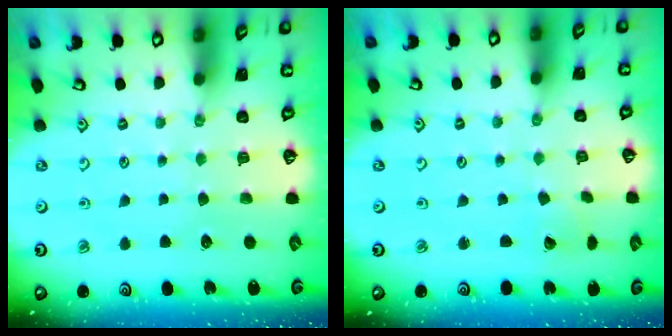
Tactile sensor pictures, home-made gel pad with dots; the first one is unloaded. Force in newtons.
{"total": 2.0, "press": 2.0, "slide": 0.2}